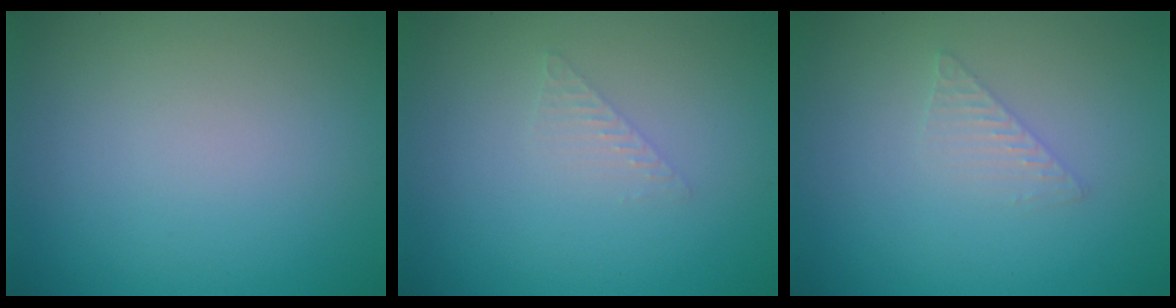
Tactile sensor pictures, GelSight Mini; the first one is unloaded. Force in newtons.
{"total": 1.0, "press": 1.0, "slide": 0.0}
{"total": 1.4, "press": 1.4, "slide": 0.1}